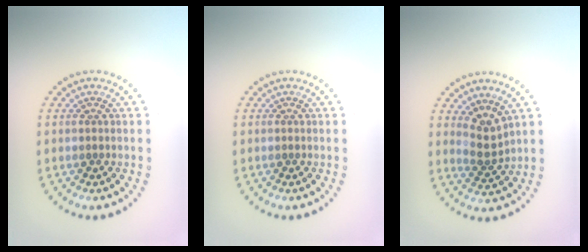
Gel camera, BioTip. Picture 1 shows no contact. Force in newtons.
{"total": 0.0}
{"total": 2.5, "press": 1.7, "slide": 1.9}